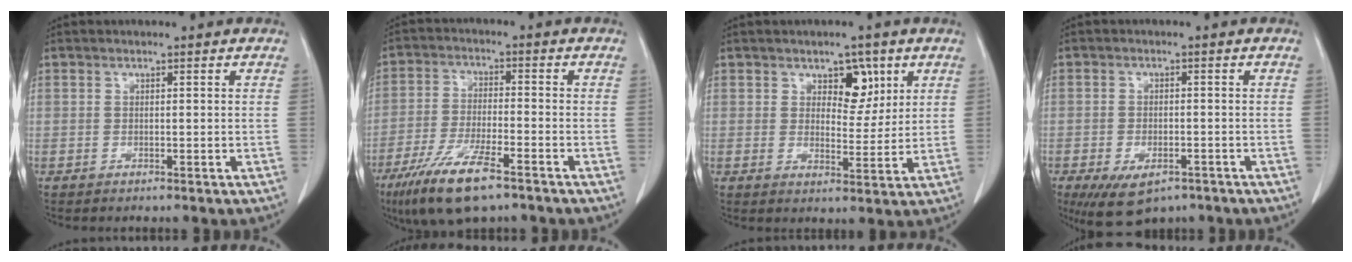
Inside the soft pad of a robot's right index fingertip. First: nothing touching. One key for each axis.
{"total": 11.1, "fx": -7.2, "fy": 2.2, "fz": 8.1, "tx": -0.160, "ty": -0.023, "tz": -0.125}
{"total": 5.2, "fx": 2.7, "fy": 3.0, "fz": 3.3, "tx": -0.038, "ty": 0.002, "tz": 0.041}
{"total": 8.5, "fx": -5.3, "fy": 4.4, "fz": 4.9, "tx": -0.085, "ty": -0.007, "tz": -0.075}